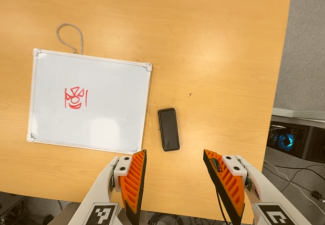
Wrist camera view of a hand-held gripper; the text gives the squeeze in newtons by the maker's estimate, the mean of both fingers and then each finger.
{"total": 0.0}